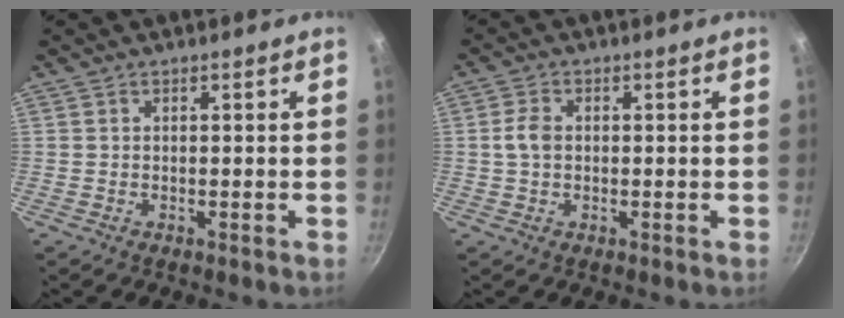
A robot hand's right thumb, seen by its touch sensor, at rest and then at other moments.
{"total": 3.5, "force": [0.1, 2.4, 2.5], "torque": [-0.048, 0.009, -0.002]}